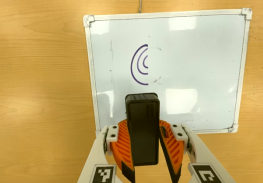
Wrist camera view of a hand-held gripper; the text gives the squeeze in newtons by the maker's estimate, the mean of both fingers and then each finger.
{"total": 9.9, "left": 10.1, "right": 9.8}